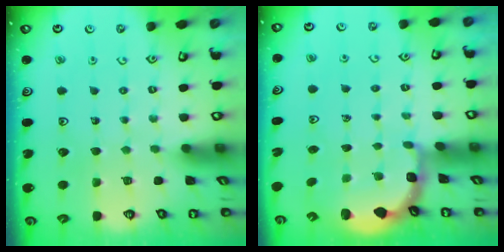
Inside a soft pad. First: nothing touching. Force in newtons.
{"total": 2.4, "press": 1.7, "slide": 1.6}